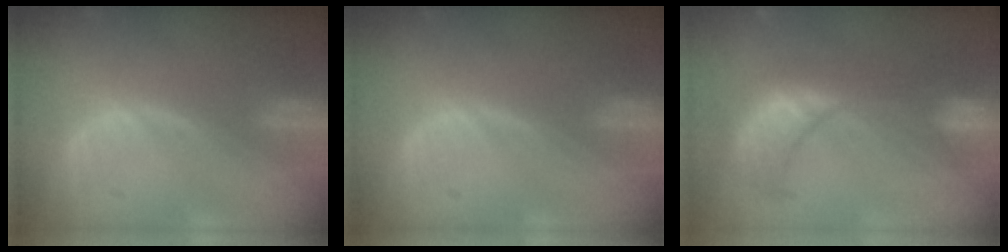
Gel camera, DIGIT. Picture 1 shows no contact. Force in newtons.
{"total": 0.0}
{"total": 8.8, "press": 8.8, "slide": 0.5}